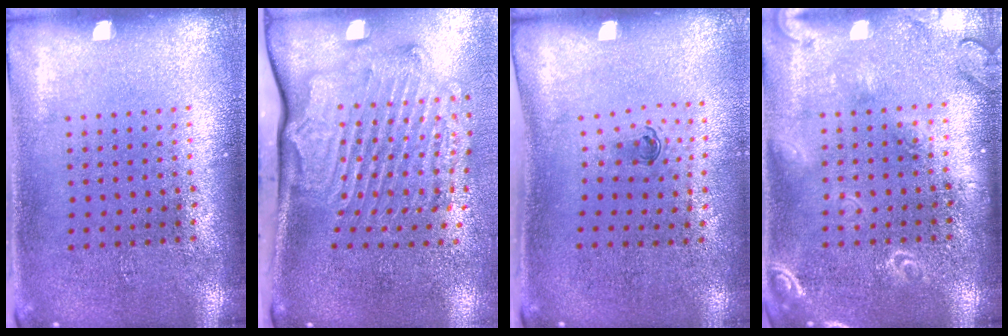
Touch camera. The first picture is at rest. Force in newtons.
{"total": 2.5, "press": 2.2, "slide": 1.2}
{"total": 0.7, "press": 0.3, "slide": 0.6}
{"total": 3.1, "press": 3.1, "slide": 0.4}